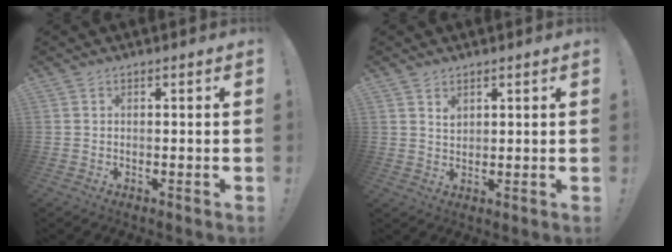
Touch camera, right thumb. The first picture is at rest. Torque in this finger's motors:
{"motor_torque": [0.53, 0.54, -0.21, 0.13, -0.02]}